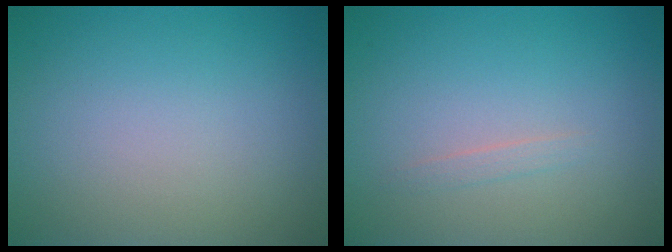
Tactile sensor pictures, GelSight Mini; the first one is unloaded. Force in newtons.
{"total": 0.6, "press": 0.6, "slide": 0.1}